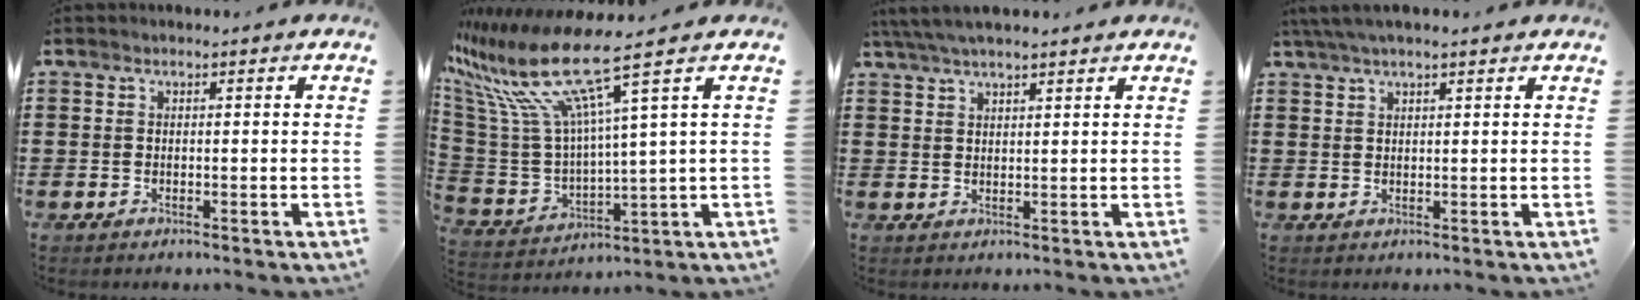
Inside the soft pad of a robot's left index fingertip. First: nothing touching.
{"total": 14.4, "force": [8.6, 2.3, 11.3], "torque": [-0.270, -0.050, 0.135]}
{"total": 3.9, "force": [3.3, 0.4, 2.1], "torque": [-0.048, 0.000, 0.061]}
{"total": 2.9, "force": [2.2, 0.5, 1.9], "torque": [-0.041, 0.006, 0.041]}